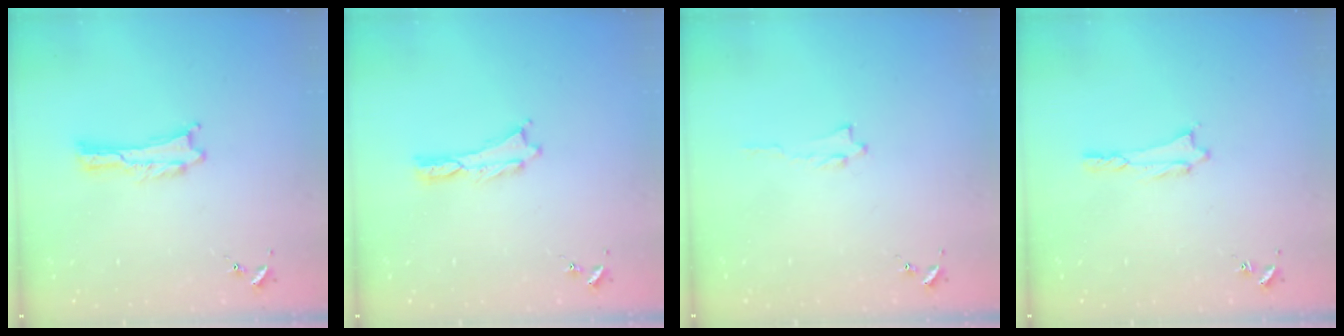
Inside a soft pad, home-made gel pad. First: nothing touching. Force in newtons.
{"total": 0.0}
{"total": 0.6, "press": 0.6, "slide": 0.1}
{"total": 0.7, "press": 0.7, "slide": 0.1}